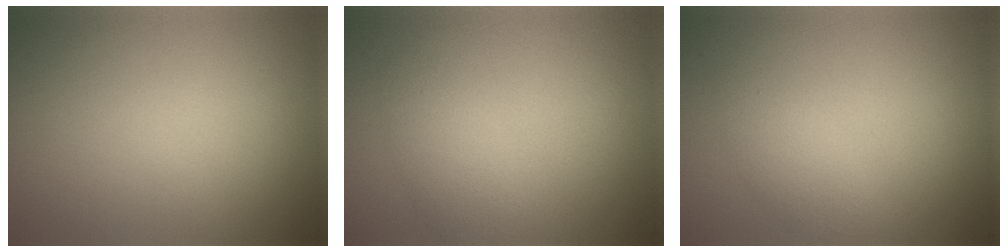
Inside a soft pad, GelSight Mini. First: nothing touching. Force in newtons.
{"total": 2.4, "press": 2.4, "slide": 0.1}
{"total": 2.1, "press": 2.1, "slide": 0.1}